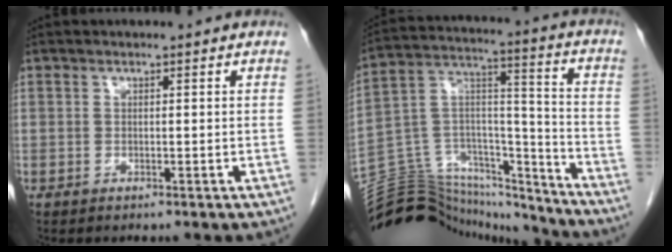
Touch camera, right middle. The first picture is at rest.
{"total": 23.0, "force": [-21.8, 5.7, 4.7], "torque": [-0.114, 0.051, -0.346]}